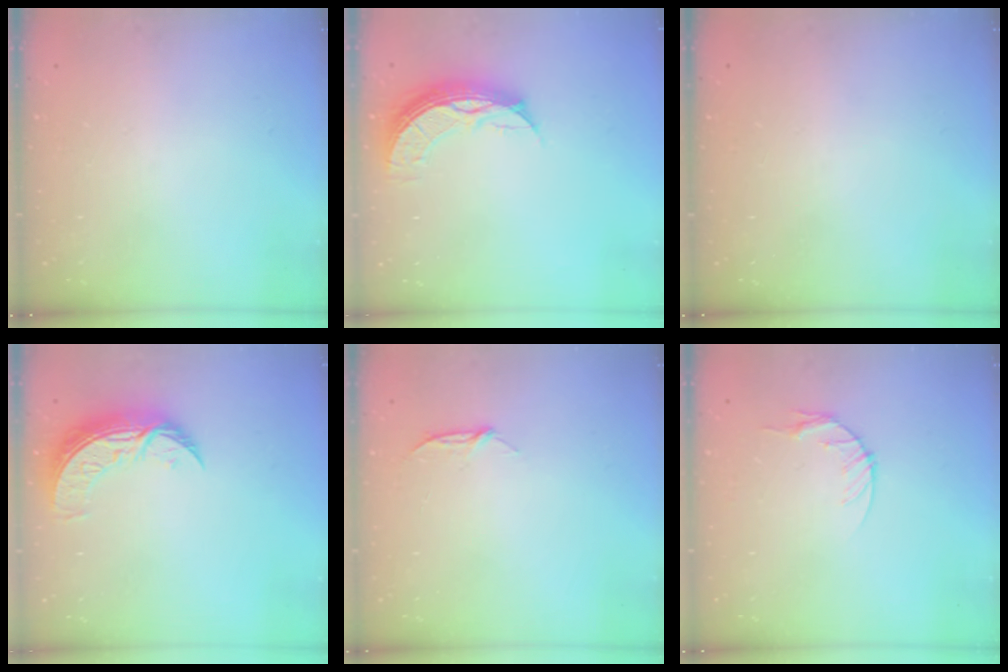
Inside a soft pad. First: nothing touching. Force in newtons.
{"total": 8.4, "press": 8.4, "slide": 0.8}
{"total": 0.0}
{"total": 9.1, "press": 9.0, "slide": 0.8}
{"total": 5.1, "press": 5.1, "slide": 0.6}
{"total": 4.6, "press": 4.6, "slide": 0.6}